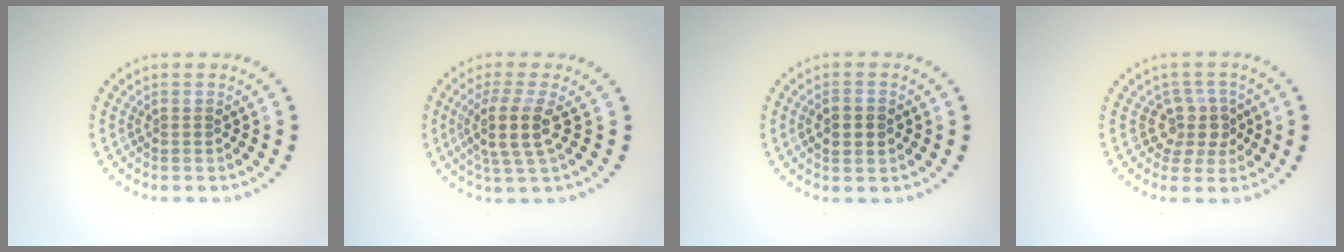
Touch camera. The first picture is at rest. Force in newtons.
{"total": 3.8, "press": 3.0, "slide": 2.3}
{"total": 2.2, "press": 2.2, "slide": 0.2}
{"total": 2.9, "press": 2.3, "slide": 1.7}